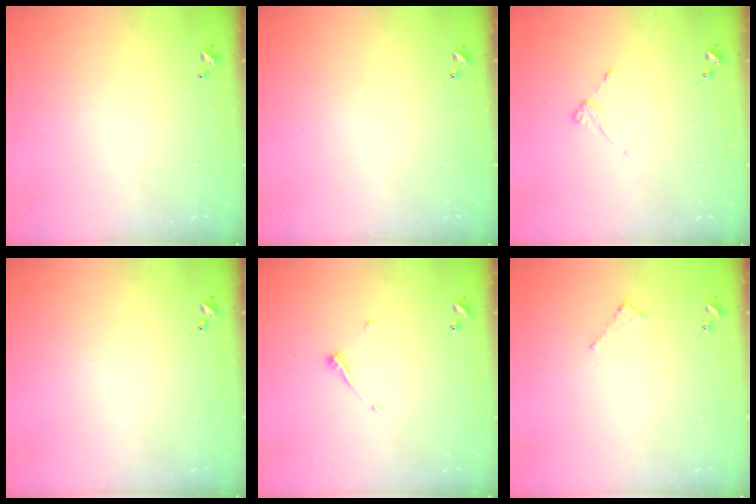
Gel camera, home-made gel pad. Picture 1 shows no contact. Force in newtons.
{"total": 0.0}
{"total": 3.5, "press": 3.5, "slide": 0.3}
{"total": 0.0}
{"total": 5.3, "press": 5.3, "slide": 0.4}
{"total": 1.9, "press": 1.9, "slide": 0.2}